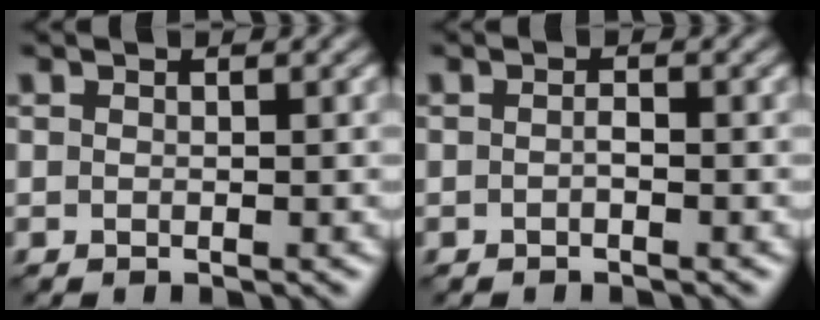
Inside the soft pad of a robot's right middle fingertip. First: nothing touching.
{"total": 0.6, "force": [-0.3, 0.1, 0.5], "torque": [-0.010, 0.001, -0.005]}